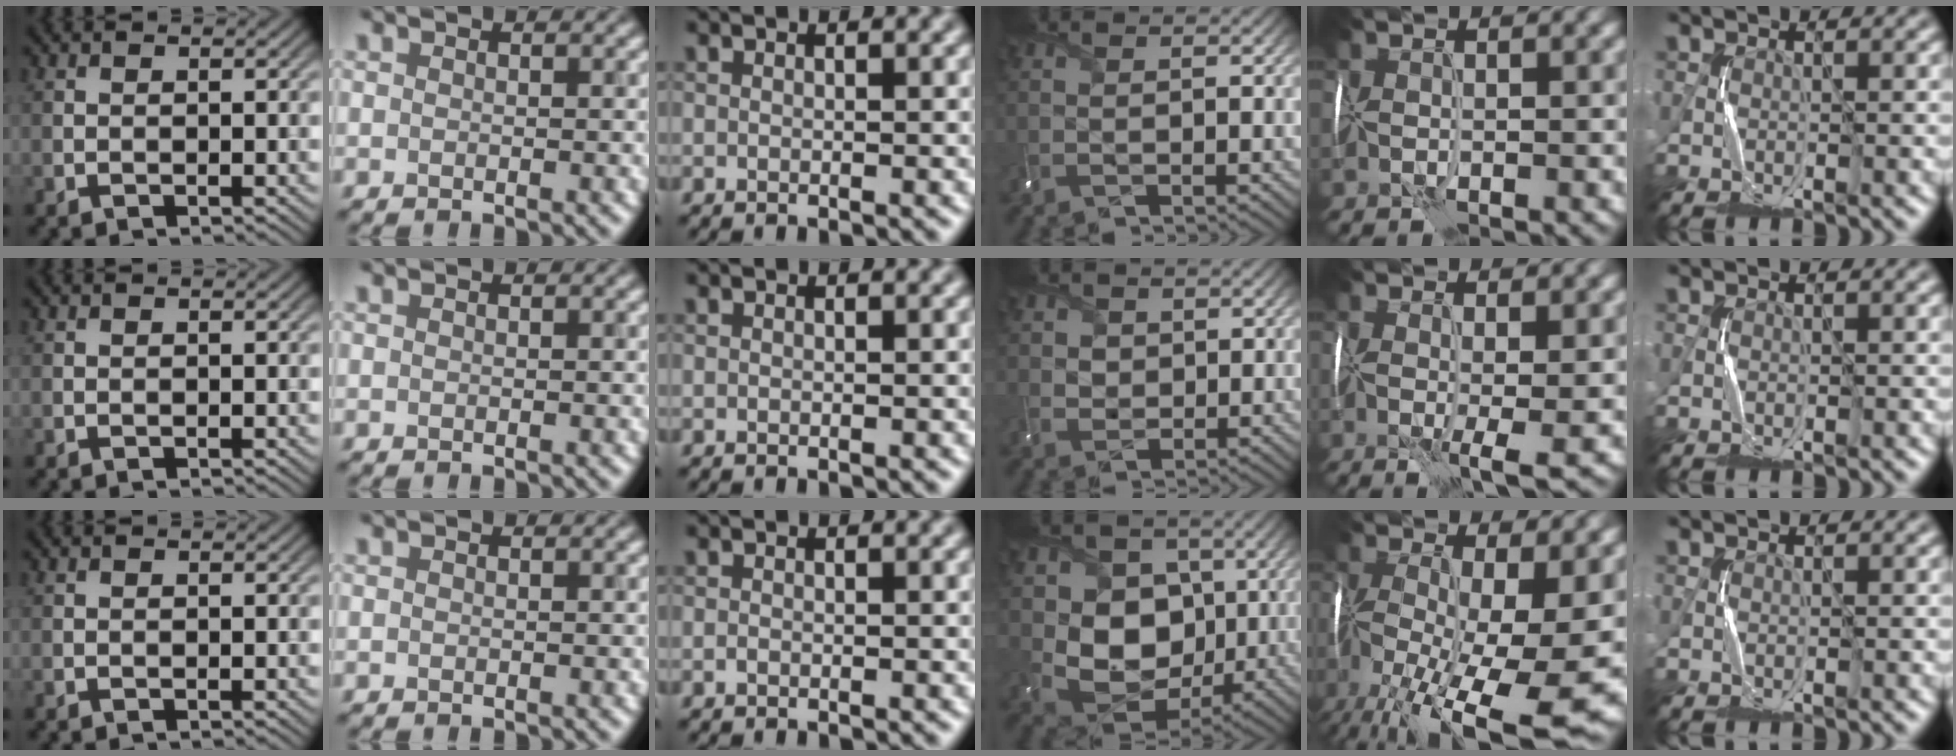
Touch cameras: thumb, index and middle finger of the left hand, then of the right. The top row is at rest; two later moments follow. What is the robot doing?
{"motion": "wrap", "object": "receipt paper"}